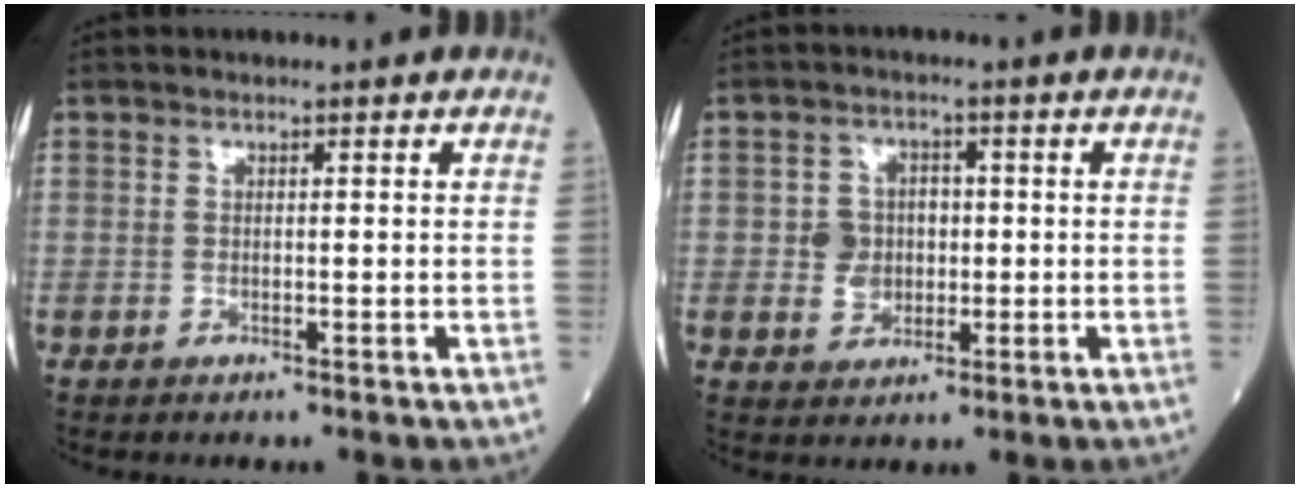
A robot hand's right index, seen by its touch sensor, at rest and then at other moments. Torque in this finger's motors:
{"motor_torque": [0.09, 0.10, 0.03, 0.04]}